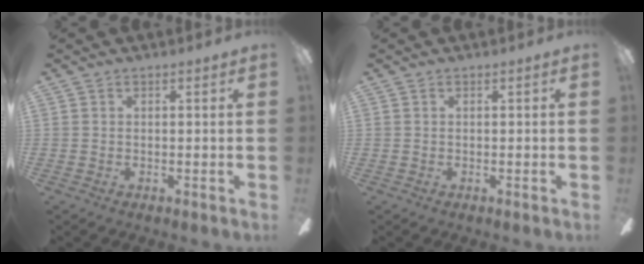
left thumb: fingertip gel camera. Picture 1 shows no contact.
{"total": 0.0}